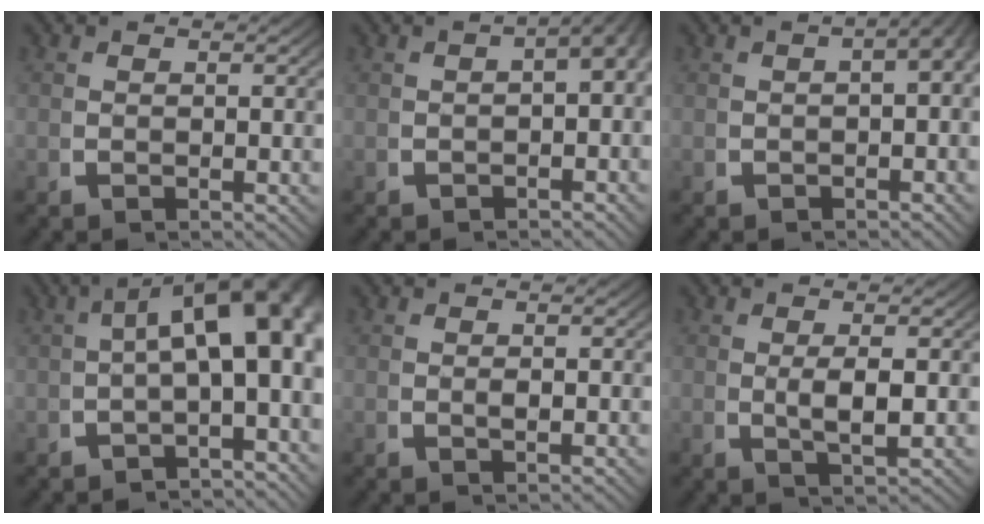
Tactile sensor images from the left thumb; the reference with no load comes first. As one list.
[{"total": 4.4, "force": [0.2, 2.7, 3.5], "torque": [-0.029, 0.023, -0.012]}, {"total": 5.5, "force": [0.9, 3.4, 4.3], "torque": [-0.033, 0.037, -0.009]}, {"total": 10.9, "force": [0.4, 5.6, 9.4], "torque": [-0.113, 0.002, -0.002]}, {"total": 0.7, "force": [0.2, 0.2, 0.6], "torque": [-0.015, -0.001, 0.004]}, {"total": 2.6, "force": [0.2, 0.8, 2.5], "torque": [-0.051, -0.006, 0.008]}]